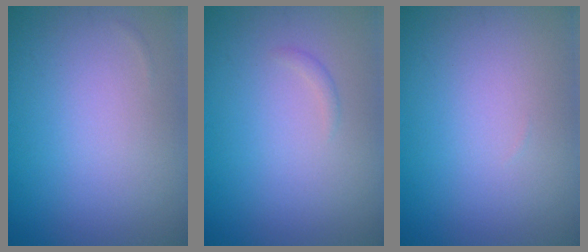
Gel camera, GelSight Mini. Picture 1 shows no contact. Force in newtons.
{"total": 0.6, "press": 0.5, "slide": 0.1}
{"total": 0.0}